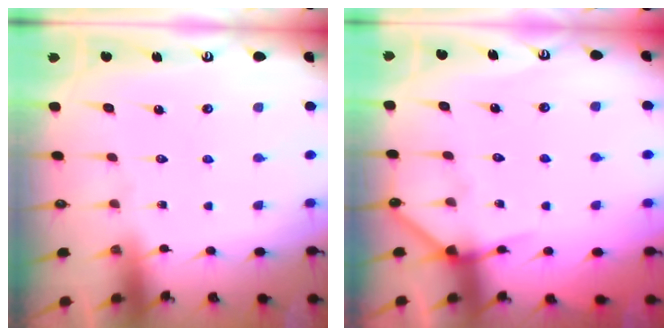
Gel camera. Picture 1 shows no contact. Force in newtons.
{"total": 6.5, "press": 6.5, "slide": 0.3}